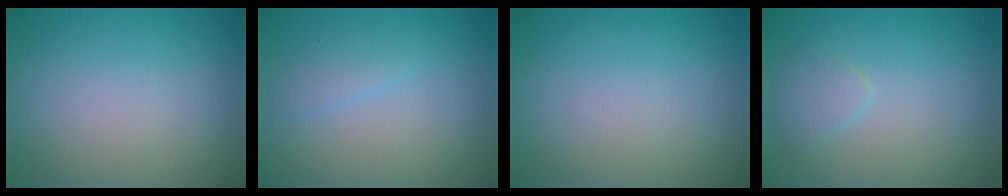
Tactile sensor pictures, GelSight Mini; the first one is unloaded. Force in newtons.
{"total": 1.2, "press": 1.2, "slide": 0.1}
{"total": 0.0}
{"total": 1.4, "press": 1.4, "slide": 0.0}